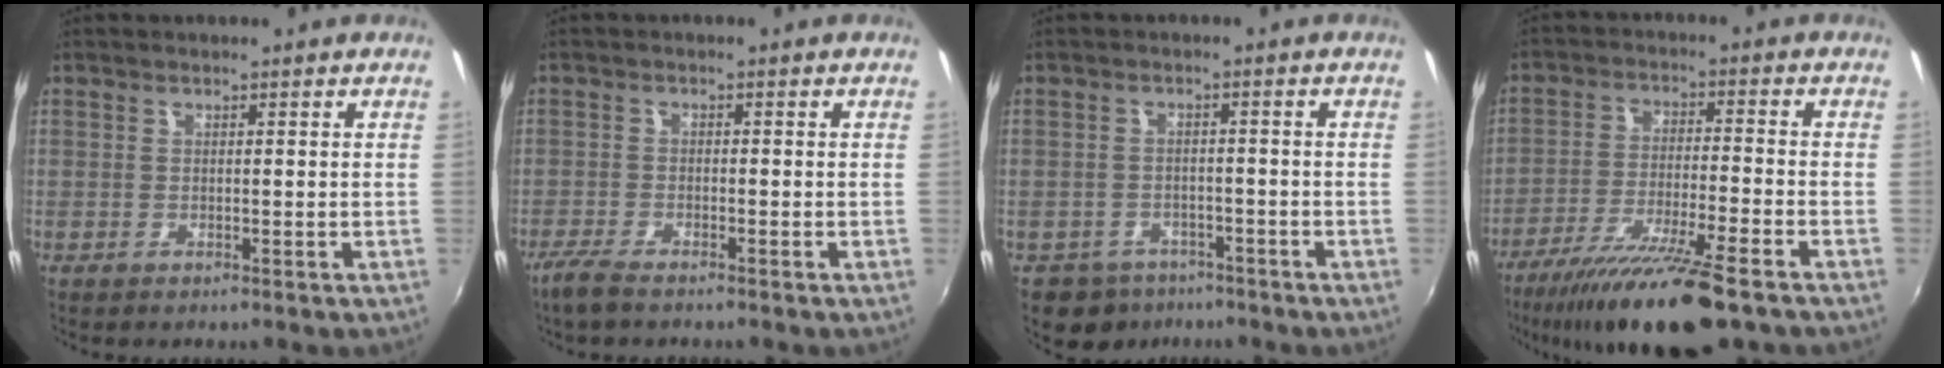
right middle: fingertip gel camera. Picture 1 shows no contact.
{"total": 4.1, "force": [-3.3, 0.8, 2.2], "torque": [-0.066, -0.010, -0.068]}
{"total": 6.5, "force": [-4.7, 4.3, 1.1], "torque": [-0.039, 0.004, -0.068]}
{"total": 16.3, "force": [-12.5, 1.3, 10.4], "torque": [-0.205, -0.040, -0.212]}